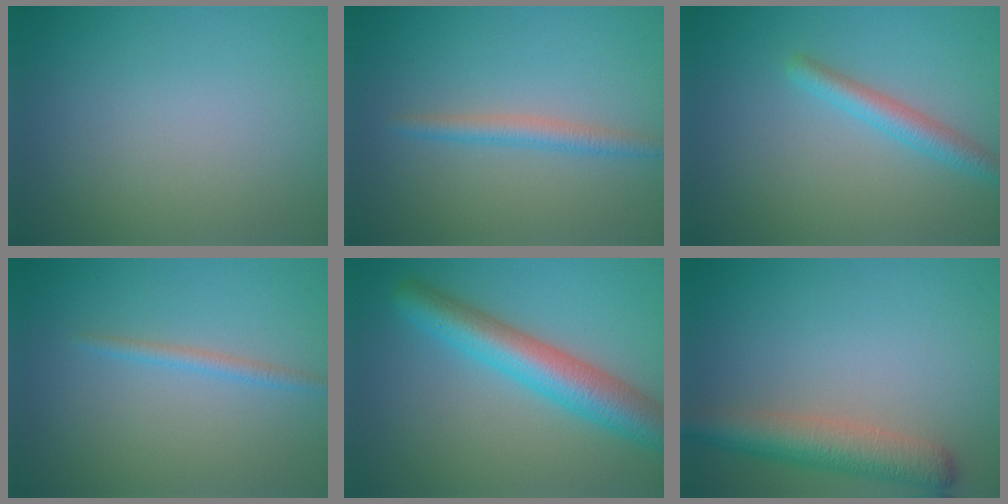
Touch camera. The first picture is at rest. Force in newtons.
{"total": 2.1, "press": 2.1, "slide": 0.1}
{"total": 2.8, "press": 2.8, "slide": 0.2}
{"total": 1.5, "press": 1.5, "slide": 0.1}
{"total": 7.0, "press": 7.0, "slide": 0.1}
{"total": 5.1, "press": 5.1, "slide": 0.3}